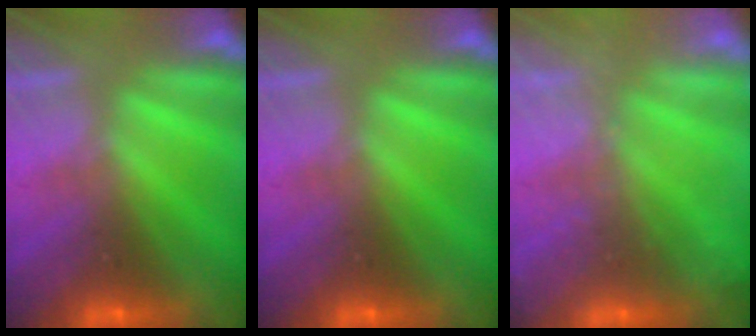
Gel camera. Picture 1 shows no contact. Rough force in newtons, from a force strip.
{"total": 0.0}
{"total": 2.4}